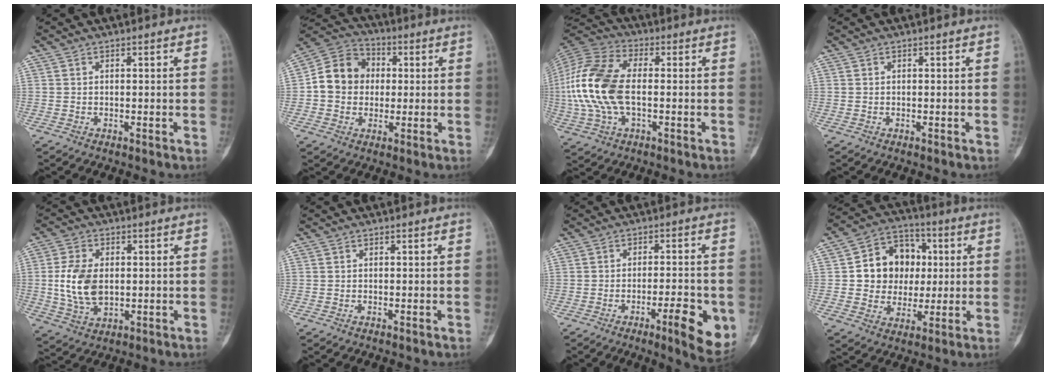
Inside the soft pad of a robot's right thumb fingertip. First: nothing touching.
{"total": 11.3, "force": [0.4, 9.8, 5.6], "torque": [-0.072, 0.026, -0.005]}
{"total": 17.6, "force": [-0.7, 9.8, 14.6], "torque": [-0.324, 0.018, -0.015]}
{"total": 0.0}
{"total": 10.4, "force": [0.3, 6.7, 8.0], "torque": [-0.153, -0.003, 0.012]}
{"total": 0.0}
{"total": 10.1, "force": [-3.5, 2.4, 9.2], "torque": [-0.116, 0.004, -0.045]}
{"total": 13.7, "force": [1.4, 11.8, 6.8], "torque": [-0.054, 0.017, 0.024]}